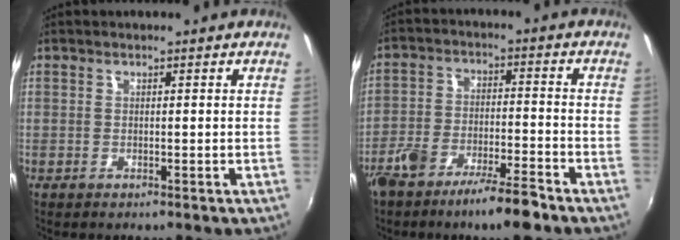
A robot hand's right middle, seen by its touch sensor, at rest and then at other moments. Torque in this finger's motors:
{"motor_torque": [1.19, -0.94, 0.50, 0.15]}